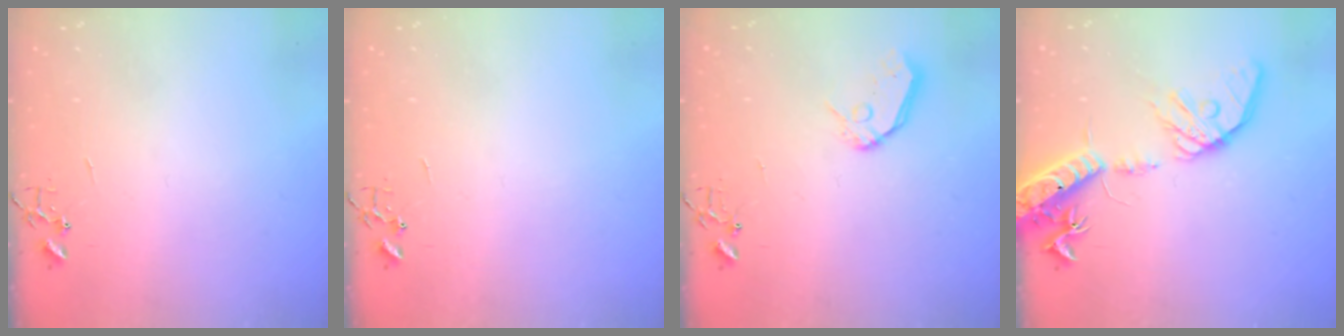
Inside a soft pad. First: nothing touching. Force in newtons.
{"total": 0.0}
{"total": 9.2, "press": 9.1, "slide": 0.9}
{"total": 19.4, "press": 19.1, "slide": 3.3}